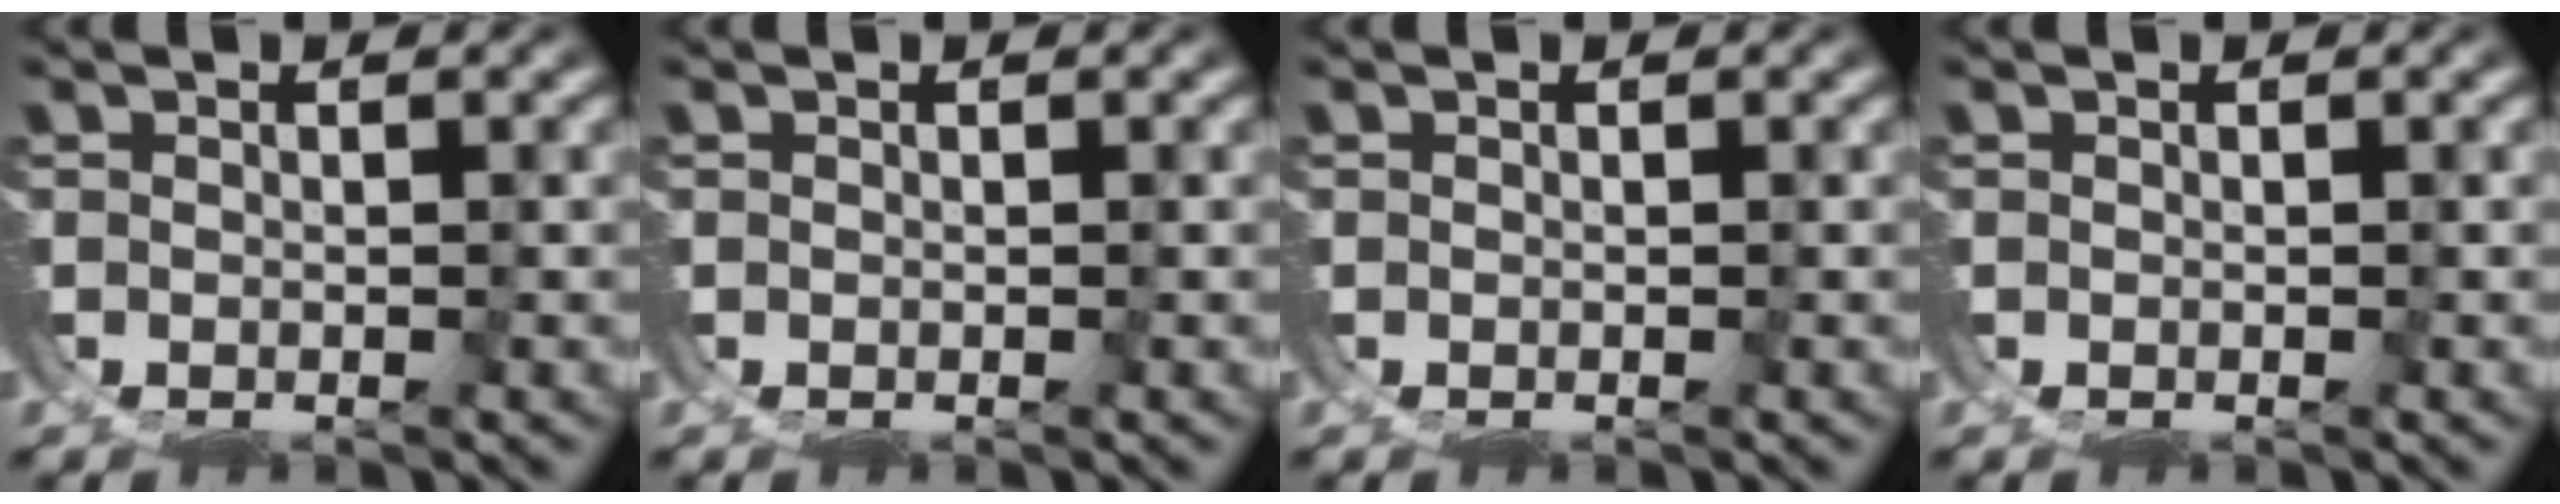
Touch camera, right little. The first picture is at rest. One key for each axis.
{"total": 0.0}
{"total": 0.0}
{"total": 0.0}